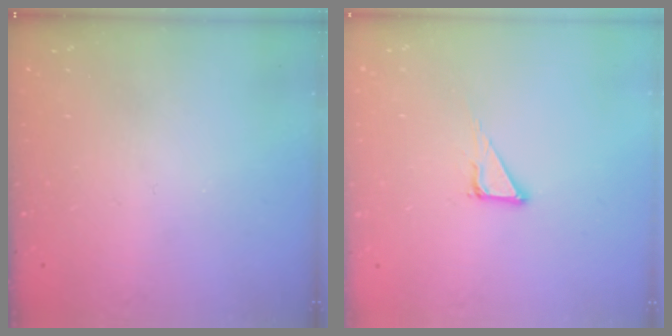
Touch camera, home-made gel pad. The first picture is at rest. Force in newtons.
{"total": 4.7, "press": 4.7, "slide": 0.2}